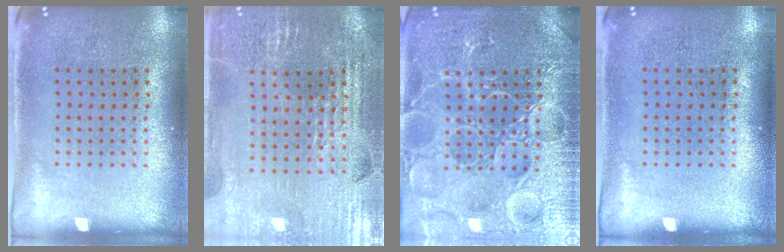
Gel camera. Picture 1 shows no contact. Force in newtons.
{"total": 3.0, "press": 3.0, "slide": 0.4}
{"total": 7.4, "press": 7.4, "slide": 0.9}
{"total": 0.0}